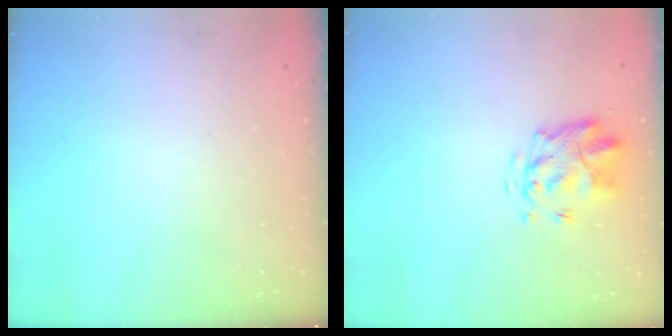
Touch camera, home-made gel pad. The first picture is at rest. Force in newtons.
{"total": 3.8, "press": 3.4, "slide": 1.7}